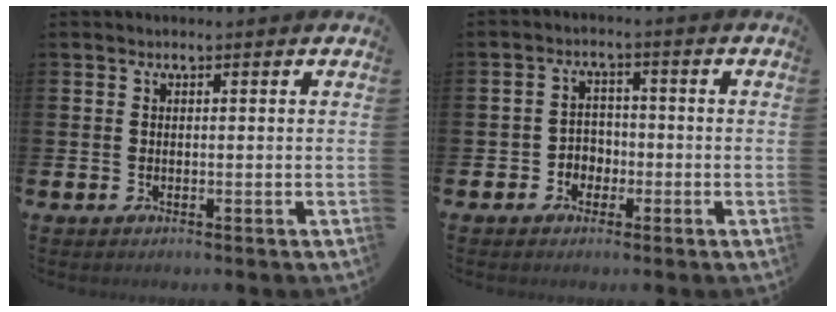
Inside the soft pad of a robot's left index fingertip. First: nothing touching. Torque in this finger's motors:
{"motor_torque": [-0.05, 0.11, -0.01, 0.00]}